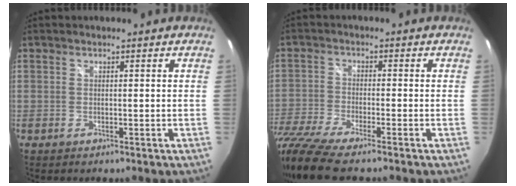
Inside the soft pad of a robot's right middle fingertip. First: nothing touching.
{"total": 12.3, "force": [-10.1, 1.6, 6.8], "torque": [-0.166, -0.040, -0.195]}